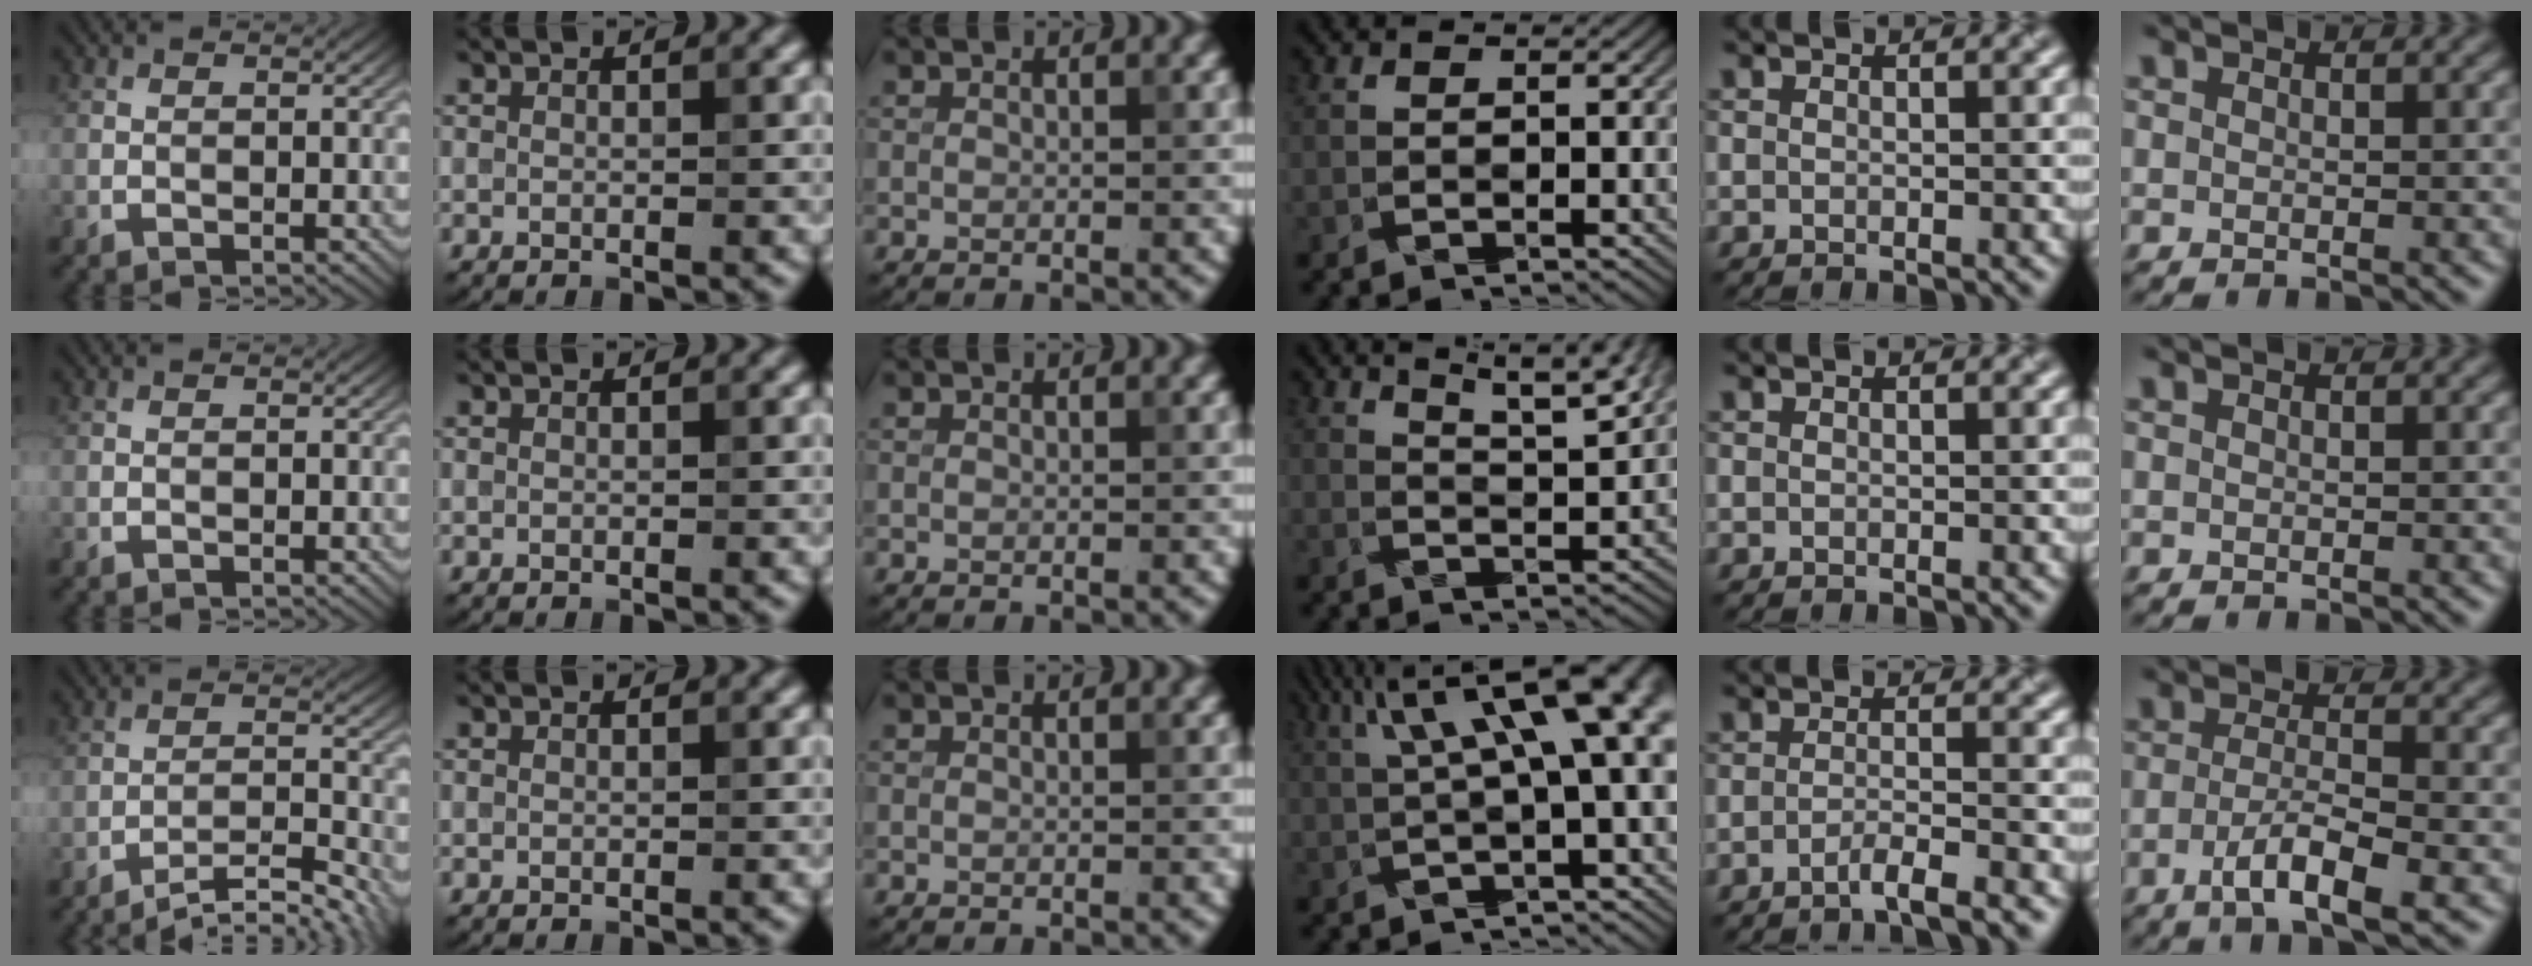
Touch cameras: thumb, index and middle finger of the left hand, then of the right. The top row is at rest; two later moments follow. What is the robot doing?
{"motion": "pour", "object": "sugar"}